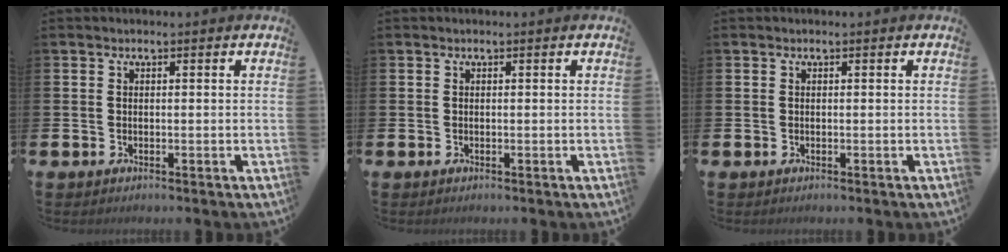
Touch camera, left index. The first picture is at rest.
{"total": 0.0}
{"total": 0.0}